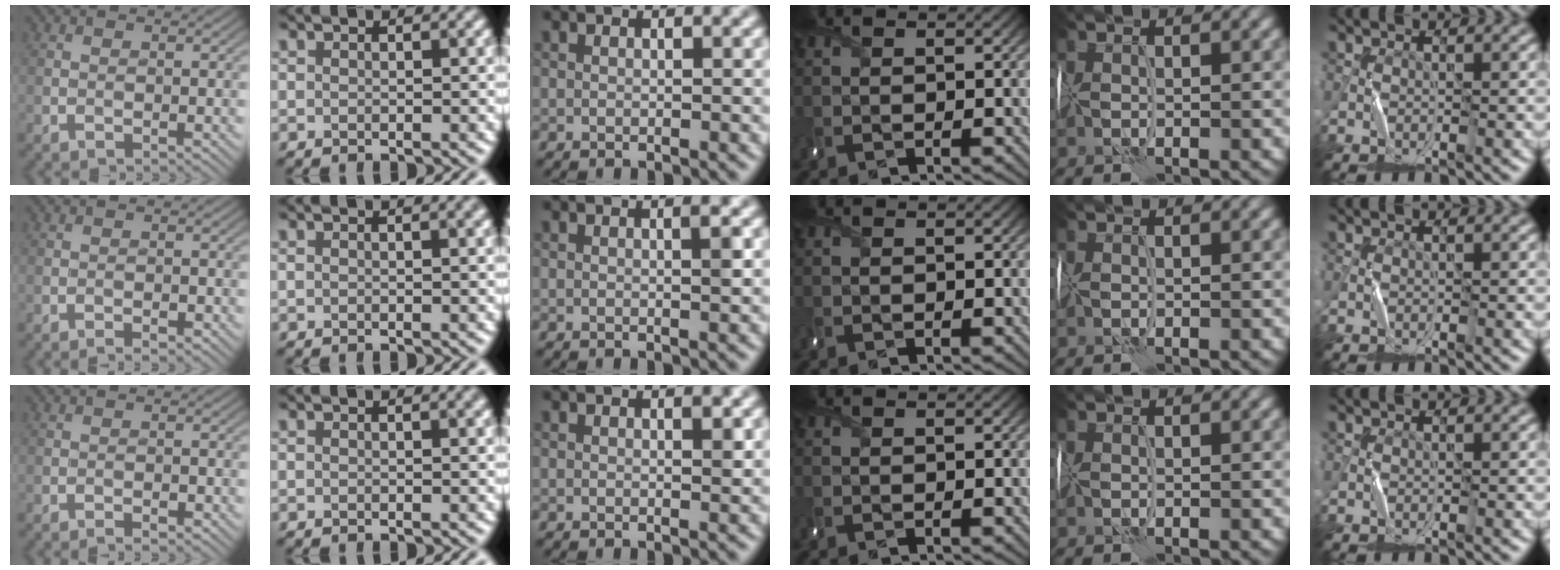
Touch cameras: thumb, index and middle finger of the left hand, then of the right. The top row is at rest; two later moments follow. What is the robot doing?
{"motion": "wrap", "object": "sponge"}